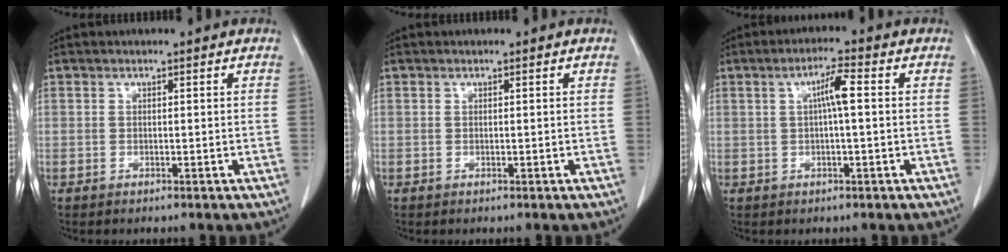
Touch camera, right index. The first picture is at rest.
{"total": 0.0}
{"total": 4.1, "force": [0.7, 0.4, 4.1], "torque": [-0.072, 0.012, 0.010]}